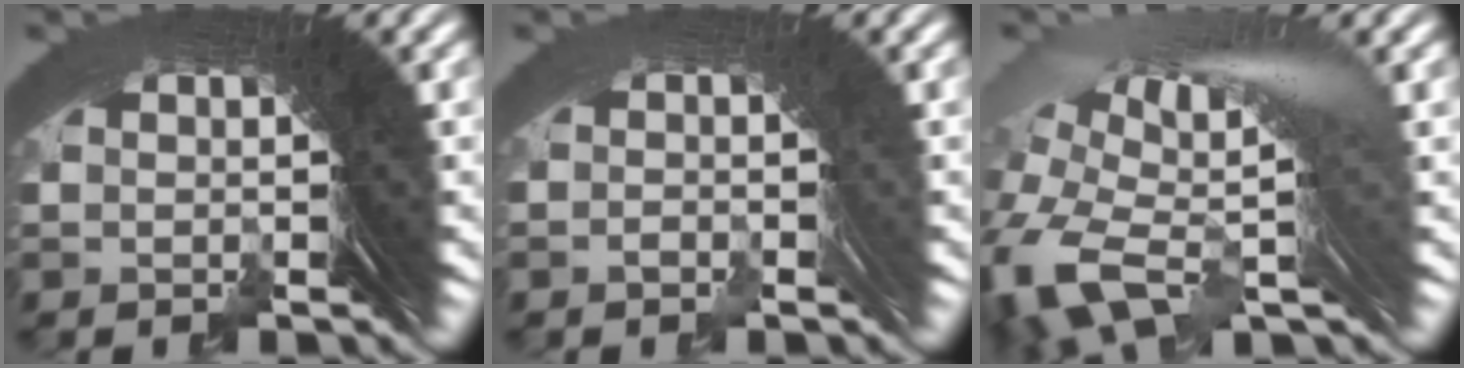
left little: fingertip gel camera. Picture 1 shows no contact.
{"total": 1.3, "force": [-1.1, -0.5, -0.4], "torque": [0.015, 0.008, -0.023]}
{"total": 5.5, "force": [-1.2, 2.6, 4.7], "torque": [-0.103, -0.021, -0.007]}